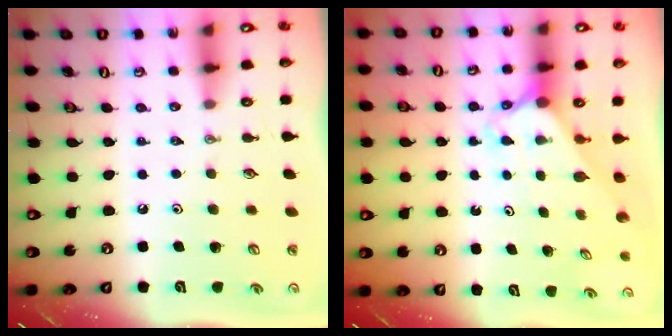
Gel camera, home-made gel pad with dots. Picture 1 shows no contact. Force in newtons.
{"total": 2.4, "press": 2.4, "slide": 0.2}